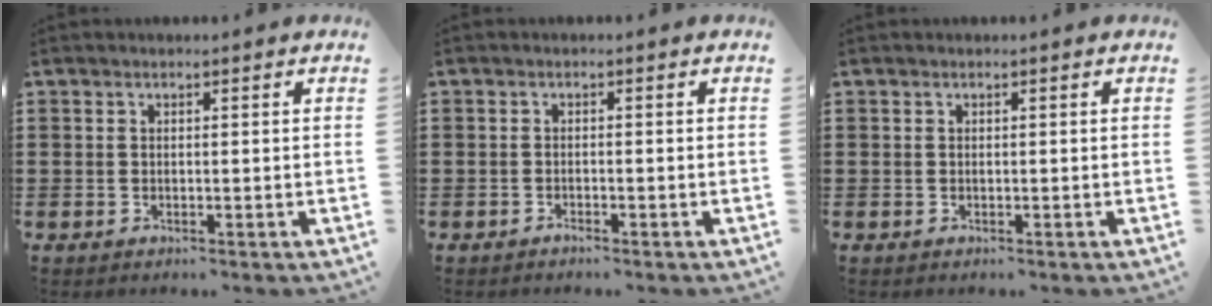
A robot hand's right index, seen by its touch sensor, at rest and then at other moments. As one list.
[{"total": 0.8, "force": [-0.7, 0.0, 0.2], "torque": [-0.004, -0.002, -0.014]}, {"total": 0.0}]